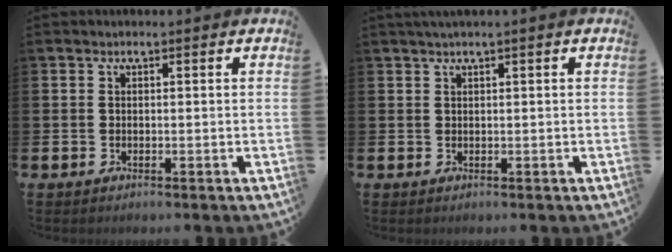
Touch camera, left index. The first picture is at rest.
{"total": 1.0, "force": [0.7, -0.2, 0.7], "torque": [-0.016, 0.003, 0.013]}